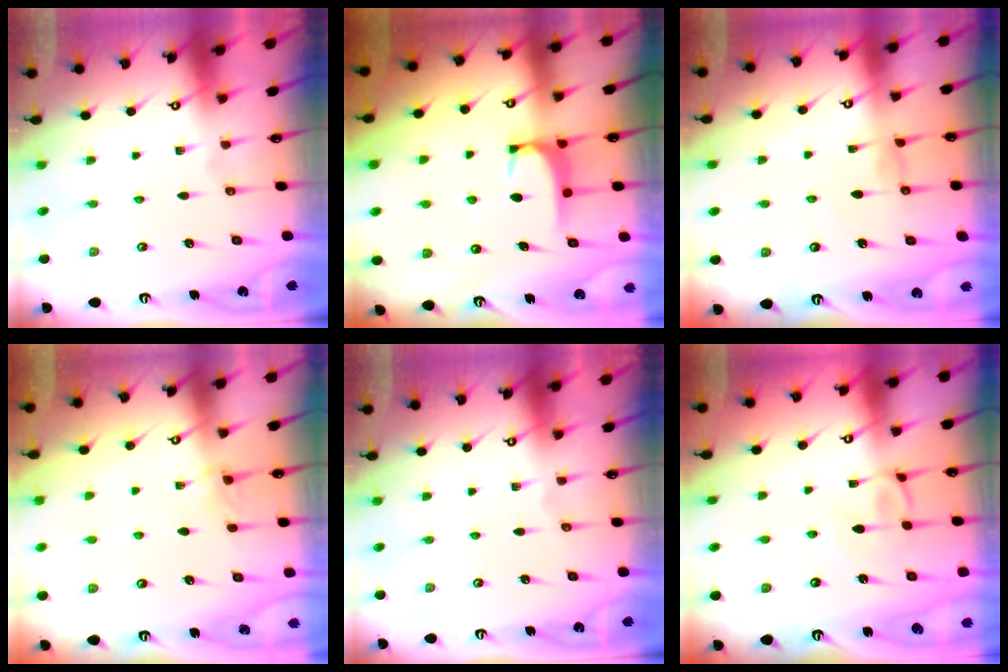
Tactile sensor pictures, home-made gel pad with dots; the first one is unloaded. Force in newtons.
{"total": 1.9, "press": 1.9, "slide": 0.4}
{"total": 0.8, "press": 0.8, "slide": 0.3}
{"total": 1.8, "press": 1.8, "slide": 0.3}
{"total": 0.0}
{"total": 2.9, "press": 2.9, "slide": 0.2}